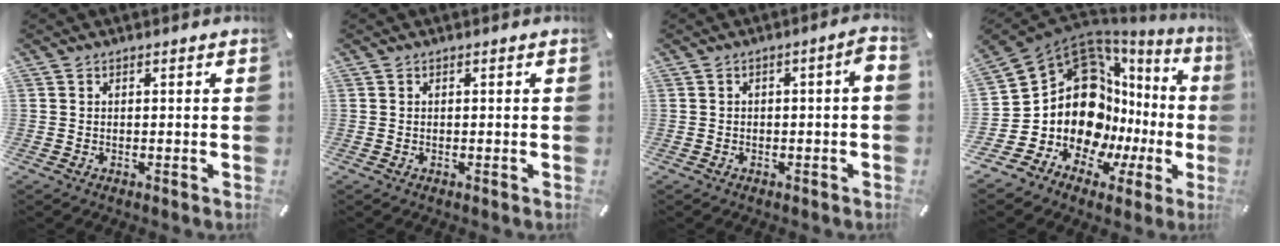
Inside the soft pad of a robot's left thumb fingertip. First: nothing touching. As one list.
[{"total": 0.0}, {"total": 3.3, "force": [-0.9, 1.1, 3.0], "torque": [-0.048, 0.011, -0.018]}, {"total": 19.3, "force": [1.7, 13.9, 13.2], "torque": [-0.233, -0.075, 0.053]}]